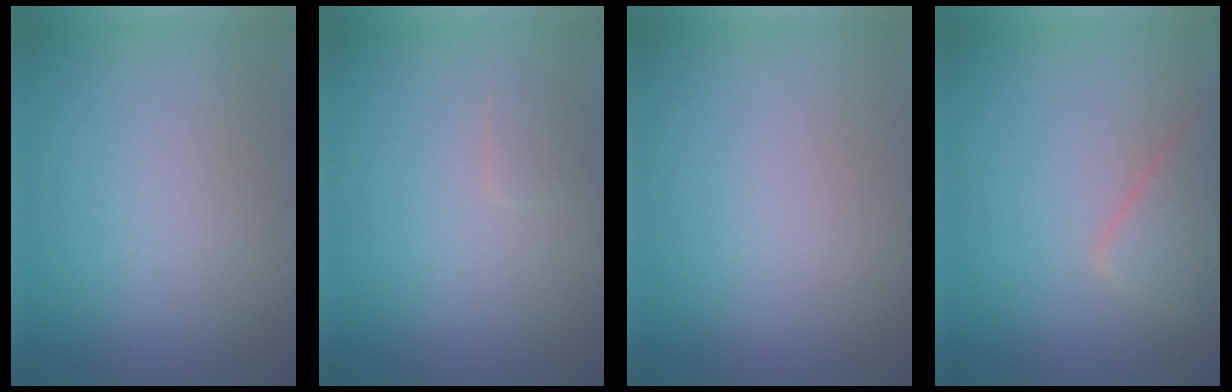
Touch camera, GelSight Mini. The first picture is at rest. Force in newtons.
{"total": 0.7, "press": 0.7, "slide": 0.1}
{"total": 0.0}
{"total": 2.6, "press": 2.6, "slide": 0.0}